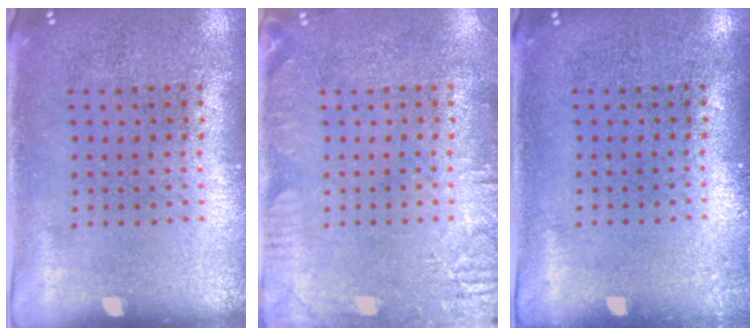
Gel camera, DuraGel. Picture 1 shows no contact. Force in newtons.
{"total": 2.6, "press": 2.5, "slide": 0.4}
{"total": 0.7, "press": 0.7, "slide": 0.2}